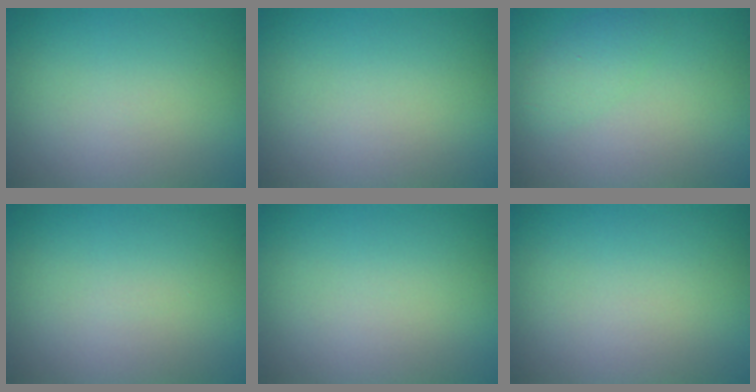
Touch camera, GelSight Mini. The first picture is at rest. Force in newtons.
{"total": 0.0}
{"total": 1.7, "press": 1.7, "slide": 0.0}
{"total": 0.0}
{"total": 0.0}
{"total": 0.0}